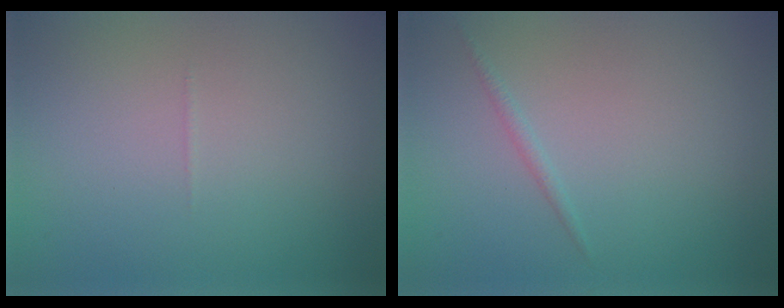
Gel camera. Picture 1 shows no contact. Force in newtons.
{"total": 0.7, "press": 0.7, "slide": 0.0}